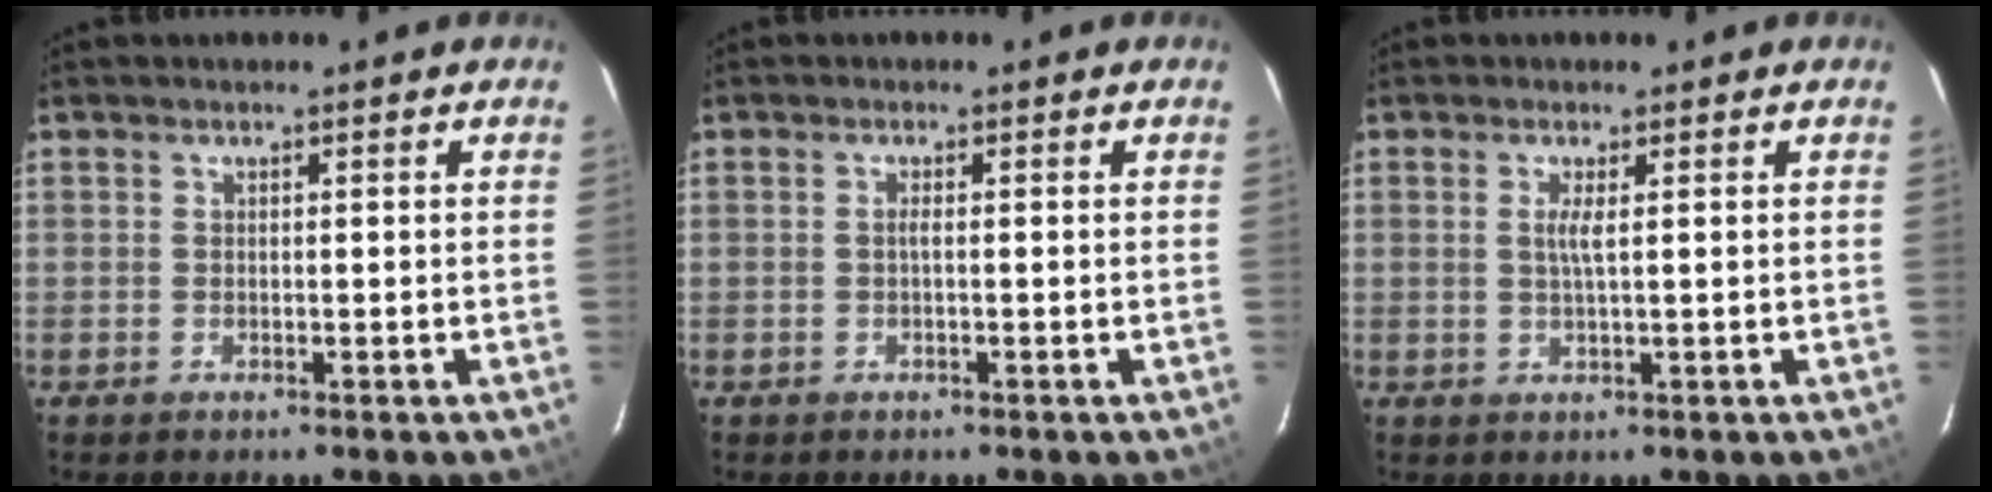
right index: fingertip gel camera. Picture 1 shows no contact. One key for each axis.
{"total": 0.7, "fx": -0.2, "fy": -0.2, "fz": 0.7, "tx": -0.012, "ty": 0.002, "tz": -0.005}
{"total": 1.9, "fx": 0.5, "fy": -0.2, "fz": 1.9, "tx": -0.037, "ty": -0.003, "tz": 0.007}